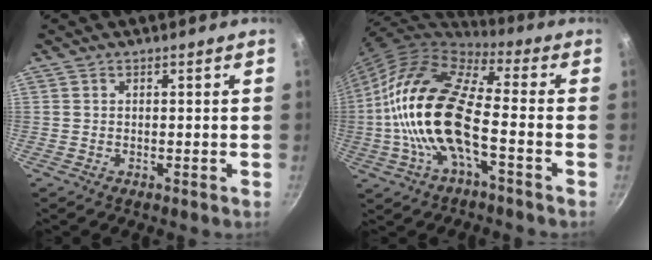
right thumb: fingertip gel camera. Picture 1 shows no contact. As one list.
[{"total": 19.3, "force": [-3.1, 7.8, 17.4], "torque": [-0.332, 0.030, -0.074]}]